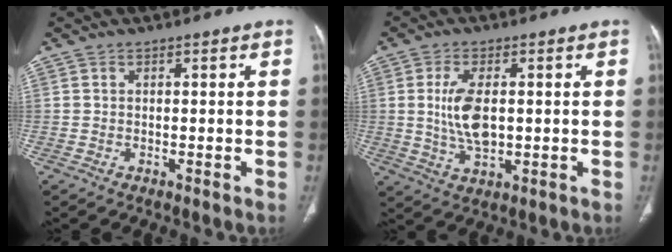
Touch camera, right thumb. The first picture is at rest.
{"total": 8.0, "force": [0.6, 4.0, 6.9], "torque": [-0.137, -0.008, 0.016]}